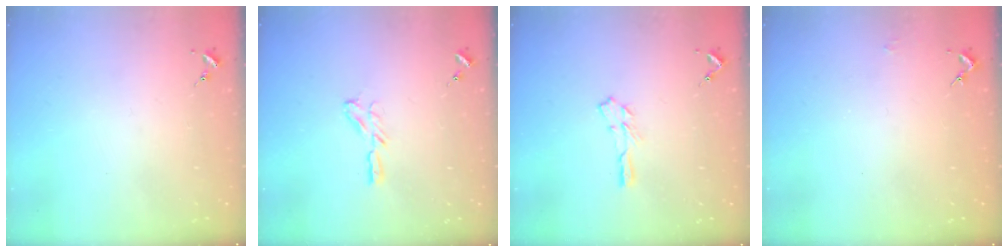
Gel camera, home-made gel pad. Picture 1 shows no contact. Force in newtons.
{"total": 5.9, "press": 5.9, "slide": 0.5}
{"total": 3.8, "press": 3.8, "slide": 0.4}
{"total": 2.1, "press": 2.1, "slide": 0.3}